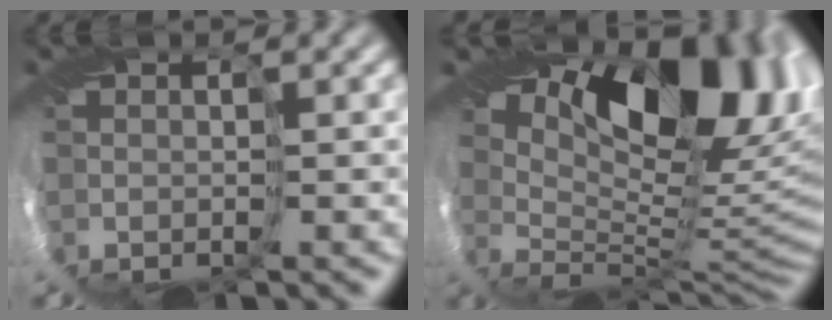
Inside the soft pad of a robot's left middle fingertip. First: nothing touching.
{"total": 12.5, "force": [6.7, 5.0, 9.4], "torque": [-0.117, 0.006, 0.118]}